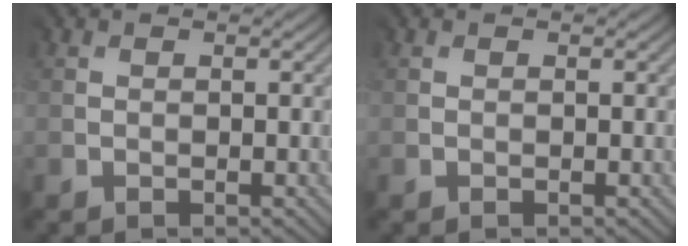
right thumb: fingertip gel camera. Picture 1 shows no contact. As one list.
[{"total": 0.0}]